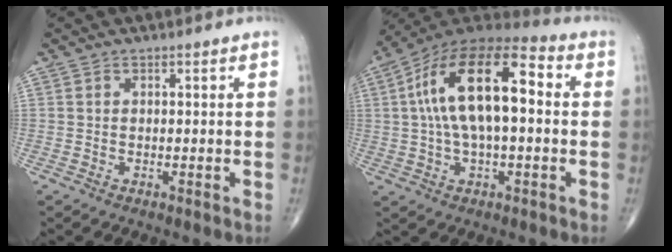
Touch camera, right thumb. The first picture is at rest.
{"total": 19.7, "force": [2.3, 8.9, 17.5], "torque": [-0.308, 0.044, 0.028]}